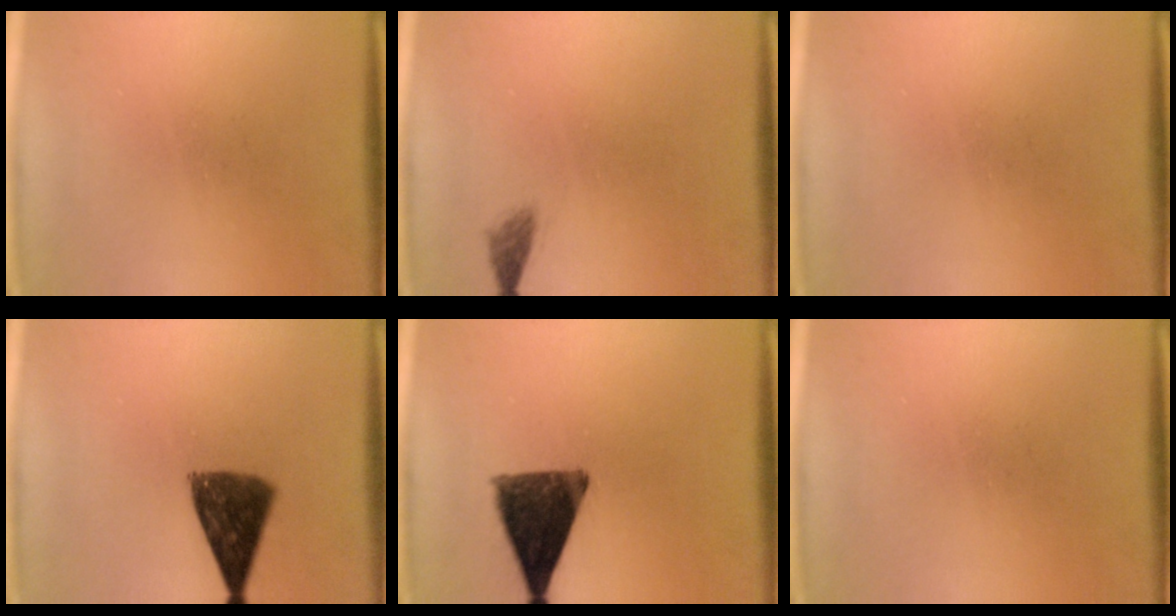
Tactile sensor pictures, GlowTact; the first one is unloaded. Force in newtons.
{"total": 1.3}
{"total": 0.0}
{"total": 9.4}
{"total": 11.7}
{"total": 0.0}